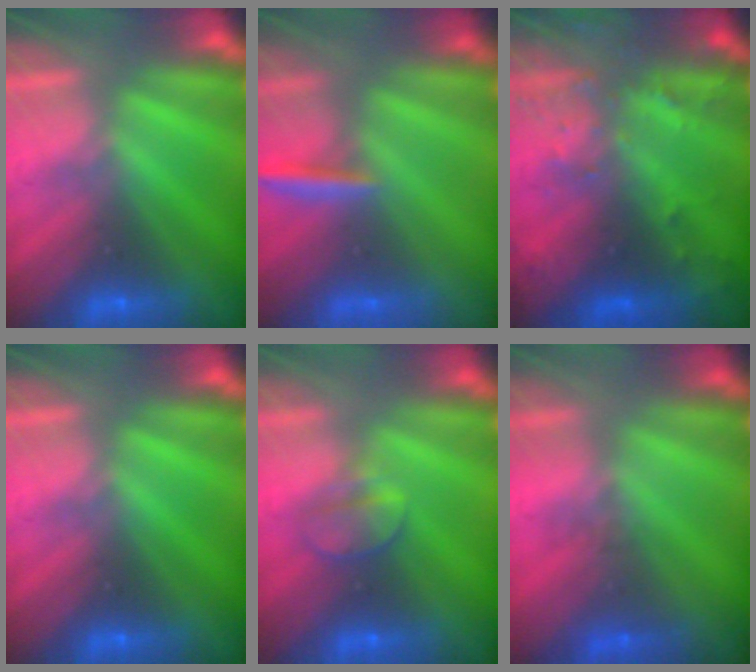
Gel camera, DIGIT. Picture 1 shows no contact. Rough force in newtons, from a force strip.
{"total": 2.8}
{"total": 8.8}
{"total": 0.0}
{"total": 2.3}
{"total": 1.7}